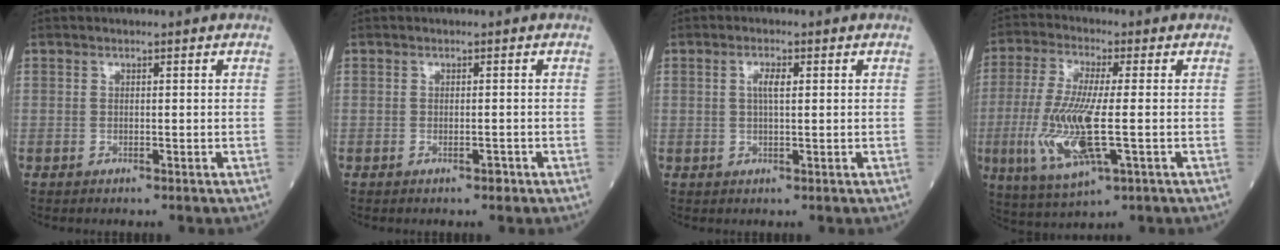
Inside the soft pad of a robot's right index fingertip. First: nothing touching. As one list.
[{"total": 1.1, "force": [-0.6, 0.4, 0.9], "torque": [-0.016, -0.001, -0.006]}, {"total": 2.3, "force": [0.6, 0.5, 2.2], "torque": [-0.045, 0.002, 0.010]}, {"total": 13.0, "force": [-2.4, 2.4, 12.6], "torque": [-0.273, -0.018, -0.044]}]